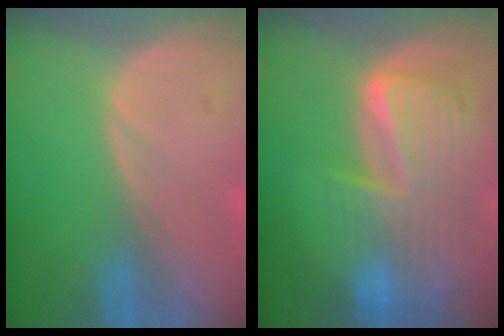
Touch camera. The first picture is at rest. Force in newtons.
{"total": 9.9, "press": 8.4, "slide": 5.1}